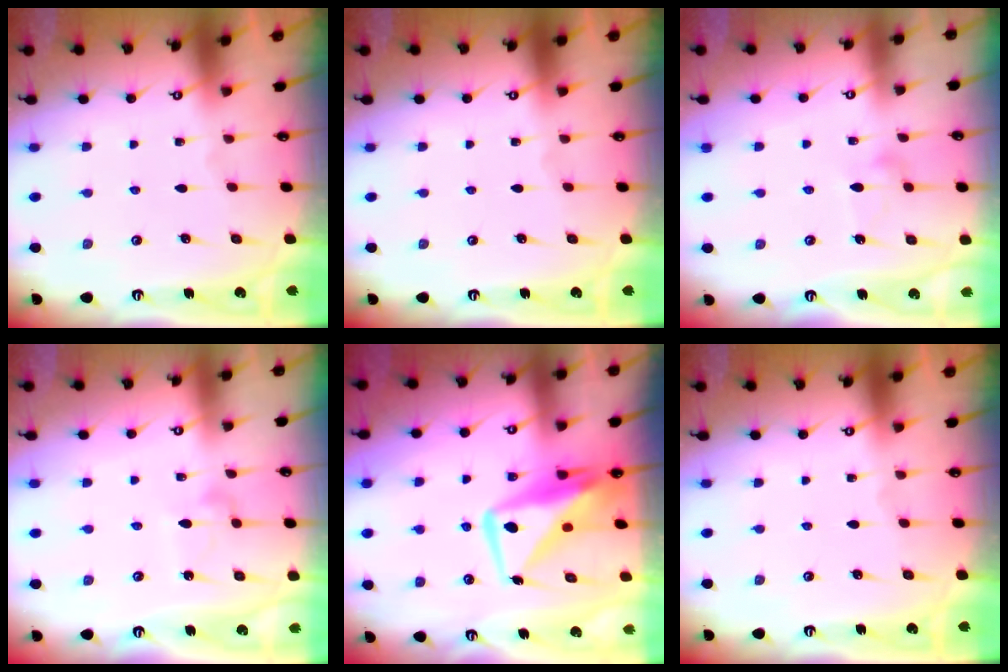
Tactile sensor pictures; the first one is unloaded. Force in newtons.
{"total": 0.0}
{"total": 7.0, "press": 7.0, "slide": 0.4}
{"total": 5.7, "press": 5.7, "slide": 0.4}
{"total": 11.3, "press": 11.3, "slide": 1.0}
{"total": 0.0}